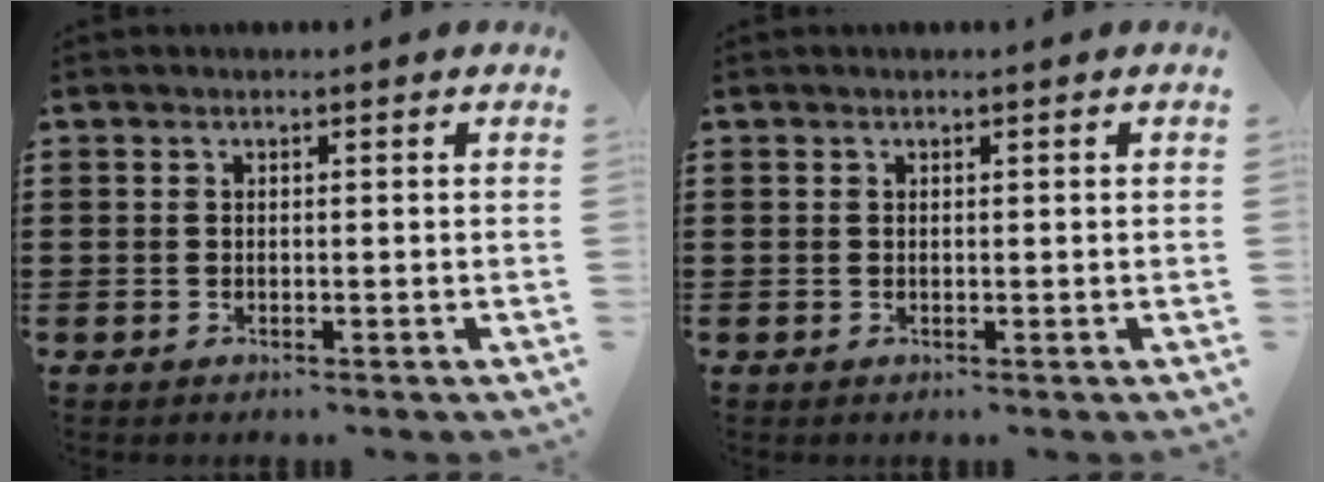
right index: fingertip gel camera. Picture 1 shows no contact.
{"total": 0.0}